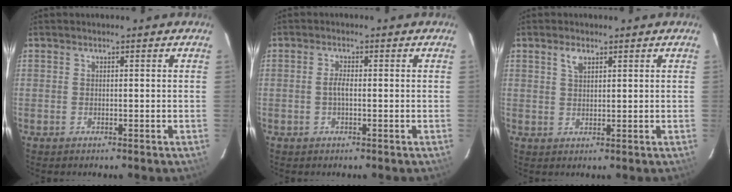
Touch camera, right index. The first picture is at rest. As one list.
[{"total": 1.7, "force": [-0.3, 0.5, 1.6], "torque": [-0.033, 0.004, -0.008]}, {"total": 2.5, "force": [1.5, 1.2, 1.6], "torque": [-0.029, 0.006, 0.028]}]